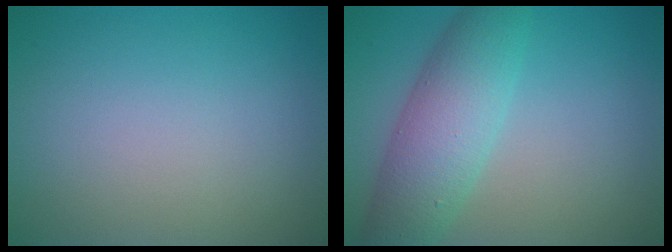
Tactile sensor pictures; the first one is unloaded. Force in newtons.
{"total": 6.3, "press": 6.3, "slide": 0.2}